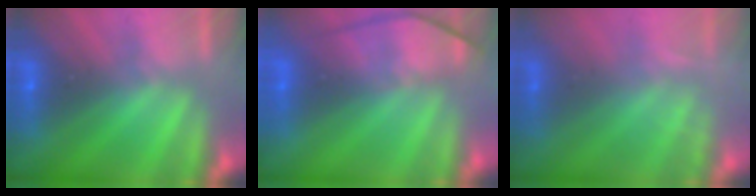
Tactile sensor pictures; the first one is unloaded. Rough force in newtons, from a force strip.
{"total": 4.7}
{"total": 2.2}